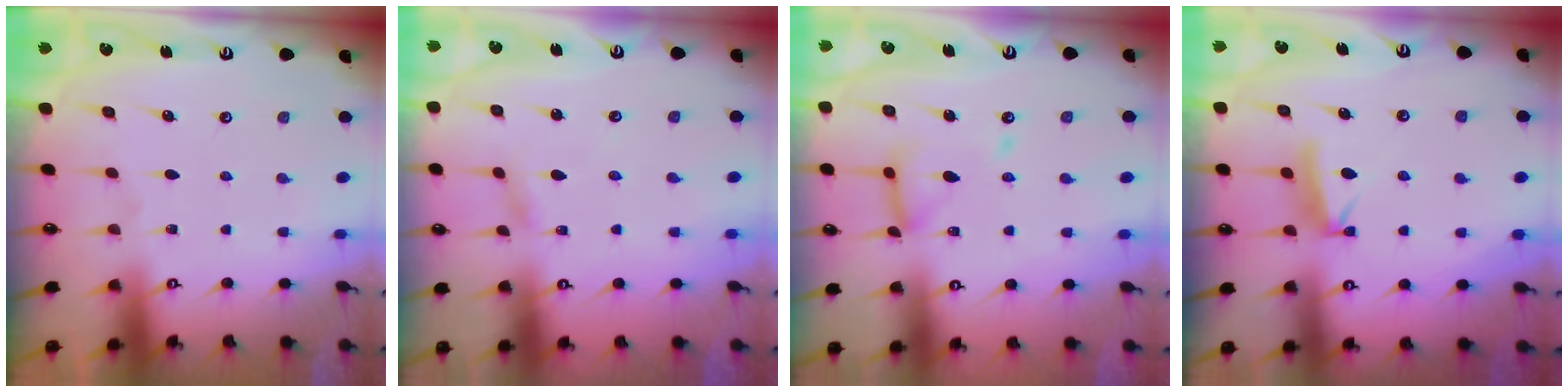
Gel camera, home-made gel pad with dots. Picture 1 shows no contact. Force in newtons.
{"total": 2.3, "press": 2.3, "slide": 0.2}
{"total": 12.3, "press": 12.3, "slide": 1.1}
{"total": 7.9, "press": 7.8, "slide": 0.9}